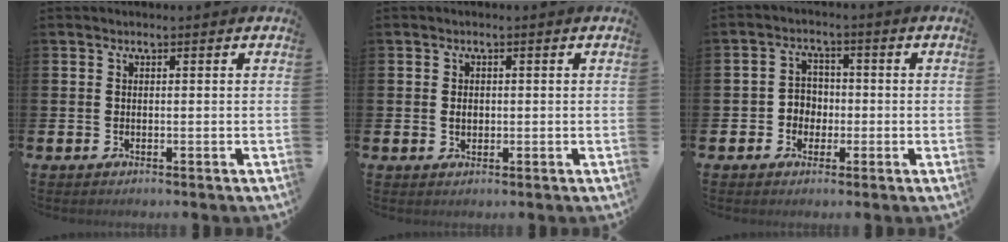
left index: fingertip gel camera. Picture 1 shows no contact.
{"total": 1.3, "force": [0.1, 1.0, 0.8], "torque": [-0.004, 0.003, -0.003]}
{"total": 3.2, "force": [-0.8, 3.0, 1.0], "torque": [-0.023, 0.003, -0.023]}